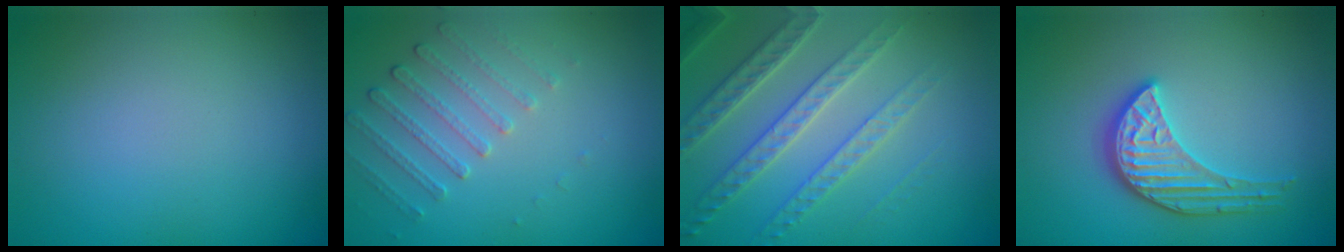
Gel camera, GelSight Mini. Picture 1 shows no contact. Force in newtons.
{"total": 1.9, "press": 1.5, "slide": 1.2}
{"total": 4.3, "press": 4.2, "slide": 1.1}
{"total": 3.9, "press": 3.5, "slide": 1.6}